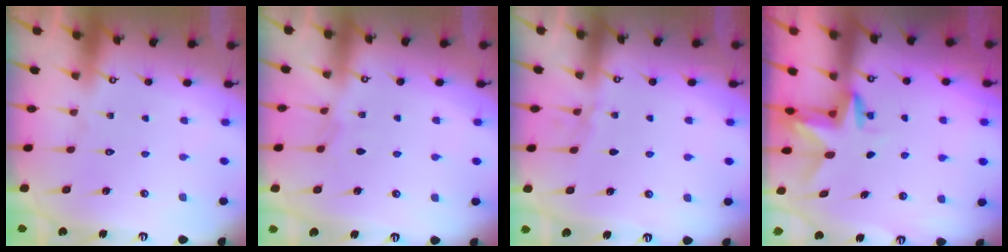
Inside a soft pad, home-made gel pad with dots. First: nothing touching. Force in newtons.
{"total": 4.1, "press": 4.1, "slide": 0.5}
{"total": 3.5, "press": 3.5, "slide": 0.5}
{"total": 3.0, "press": 3.0, "slide": 0.2}